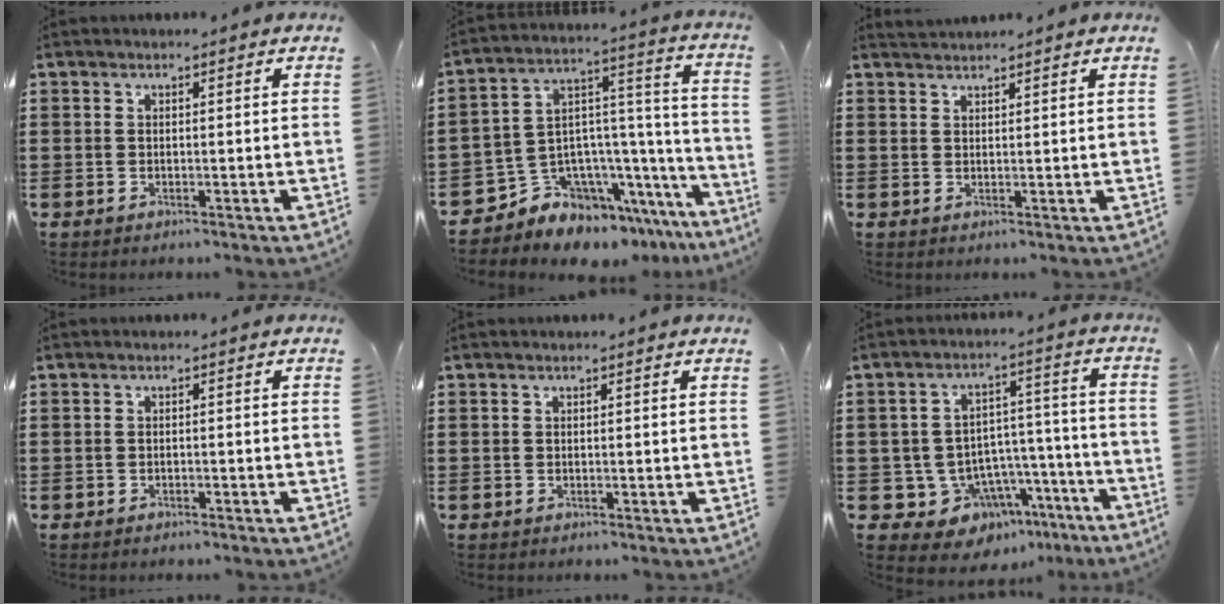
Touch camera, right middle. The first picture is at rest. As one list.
[{"total": 8.1, "force": [-6.8, 4.2, 1.2], "torque": [-0.045, -0.003, -0.132]}, {"total": 1.4, "force": [1.4, 0.1, 0.1], "torque": [-0.005, 0.001, 0.026]}, {"total": 0.7, "force": [-0.7, 0.3, 0.1], "torque": [-0.003, 0.001, -0.014]}, {"total": 0.0}, {"total": 8.4, "force": [-5.7, 6.0, 1.4], "torque": [-0.037, 0.031, -0.099]}]